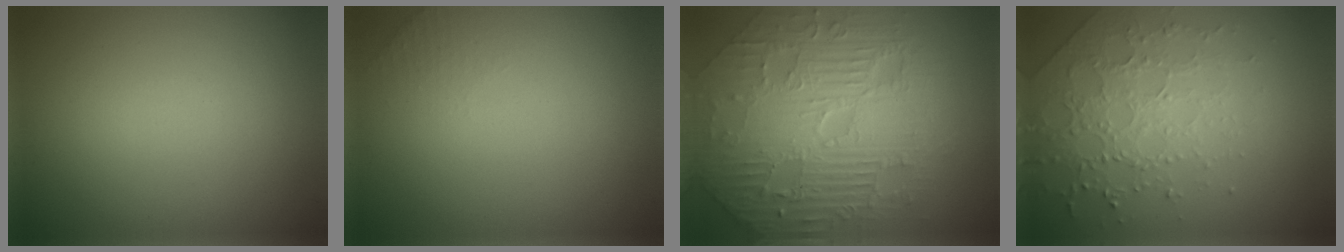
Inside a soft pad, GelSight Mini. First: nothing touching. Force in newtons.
{"total": 1.0, "press": 0.9, "slide": 0.3}
{"total": 11.0, "press": 7.1, "slide": 8.4}
{"total": 3.0, "press": 2.8, "slide": 1.1}